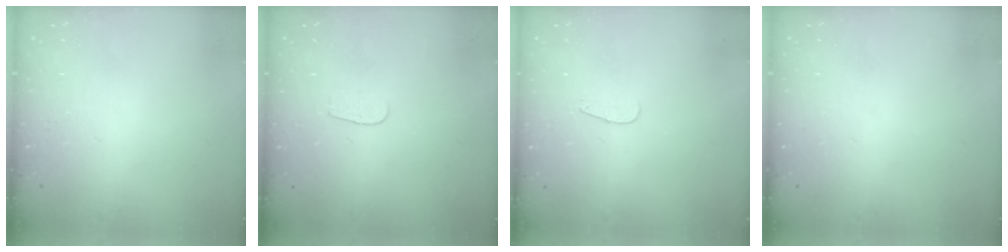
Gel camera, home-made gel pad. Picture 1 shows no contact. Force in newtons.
{"total": 3.7, "press": 3.7, "slide": 0.4}
{"total": 2.8, "press": 2.8, "slide": 0.2}
{"total": 0.0}